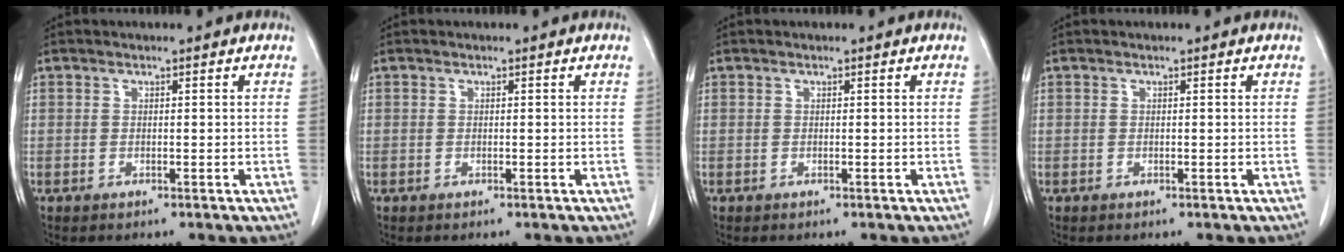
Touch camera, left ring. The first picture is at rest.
{"total": 0.0}
{"total": 0.0}
{"total": 0.0}